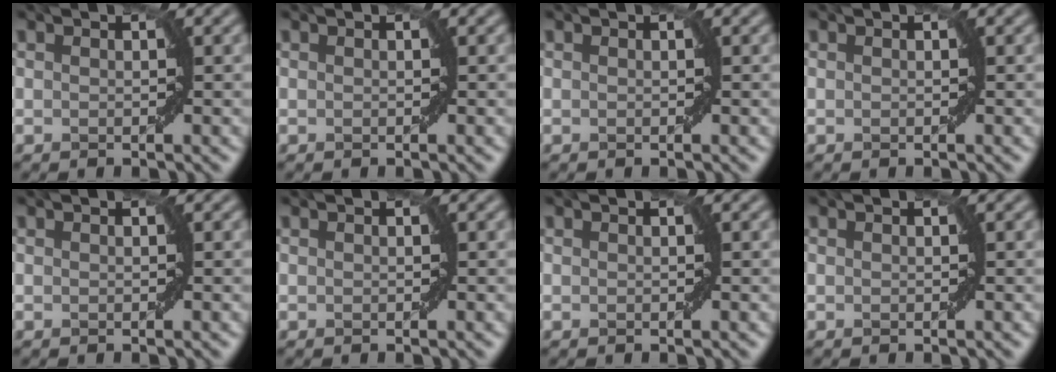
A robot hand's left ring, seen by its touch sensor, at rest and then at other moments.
{"total": 0.0}
{"total": 0.0}
{"total": 0.0}
{"total": 0.0}
{"total": 0.0}
{"total": 0.0}
{"total": 0.0}